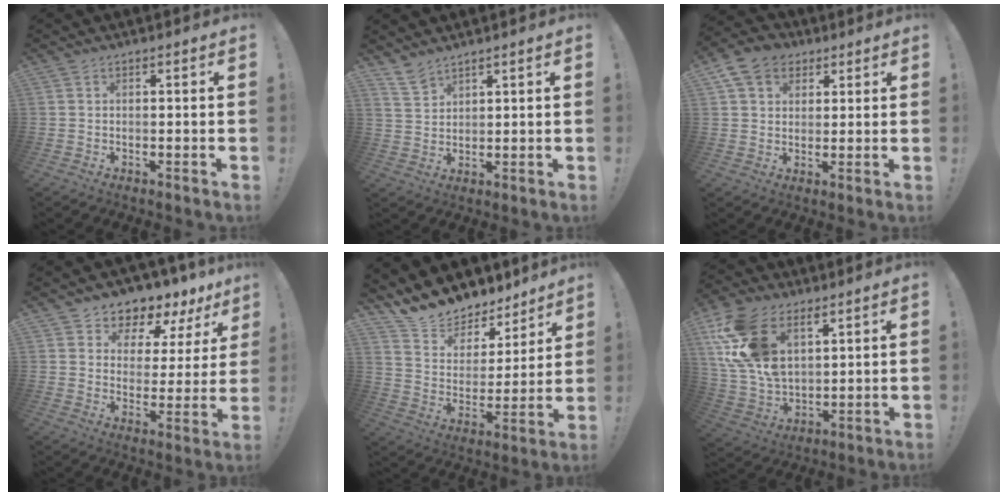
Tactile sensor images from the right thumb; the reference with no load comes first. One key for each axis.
{"total": 5.2, "fx": 4.3, "fy": 2.0, "fz": 2.0, "tx": -0.041, "ty": -0.023, "tz": 0.083}
{"total": 10.2, "fx": 4.7, "fy": 7.9, "fz": 4.3, "tx": -0.076, "ty": -0.008, "tz": 0.096}
{"total": 5.5, "fx": 4.7, "fy": 2.6, "fz": 1.0, "tx": -0.020, "ty": -0.055, "tz": 0.085}
{"total": 11.8, "fx": 10.9, "fy": 4.1, "fz": 1.9, "tx": -0.058, "ty": -0.095, "tz": 0.199}
{"total": 18.2, "fx": 8.9, "fy": 11.4, "fz": 10.9, "tx": -0.236, "ty": -0.041, "tz": 0.168}